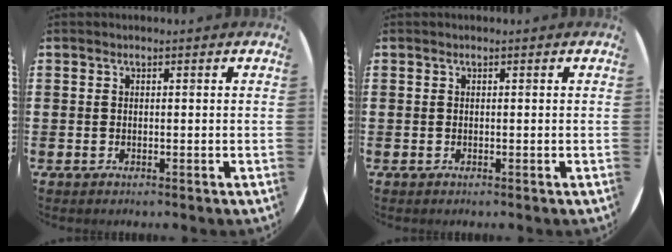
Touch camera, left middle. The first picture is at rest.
{"total": 0.0}